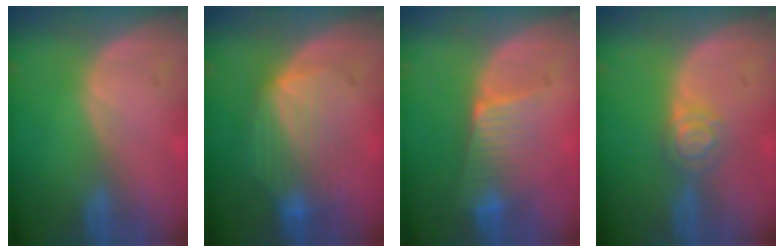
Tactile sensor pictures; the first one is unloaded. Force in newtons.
{"total": 8.0, "press": 7.6, "slide": 2.5}
{"total": 6.6, "press": 5.9, "slide": 3.0}
{"total": 3.9, "press": 3.7, "slide": 1.3}